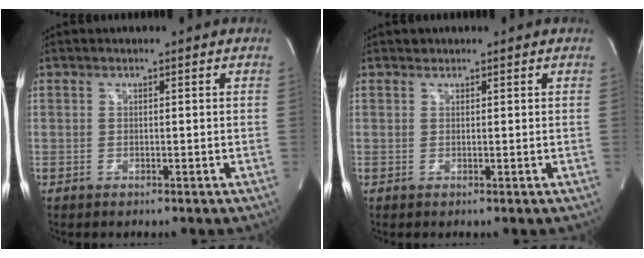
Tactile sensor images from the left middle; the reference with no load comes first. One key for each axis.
{"total": 0.5, "fx": 0.5, "fy": 0.2, "fz": -0.1, "tx": -0.003, "ty": -0.001, "tz": 0.007}